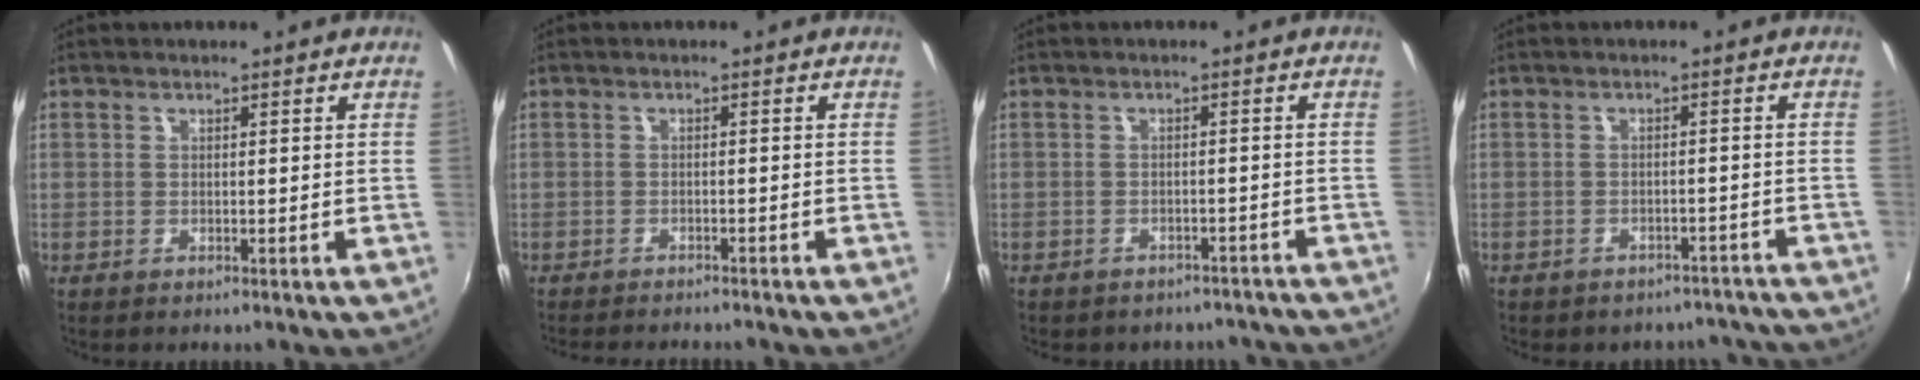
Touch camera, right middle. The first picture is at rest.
{"total": 6.0, "force": [-5.5, 0.8, 2.2], "torque": [-0.053, -0.014, -0.083]}
{"total": 9.6, "force": [-8.4, 4.0, 2.3], "torque": [-0.054, 0.004, -0.092]}
{"total": 10.8, "force": [-9.6, 4.6, 2.1], "torque": [-0.047, 0.014, -0.099]}